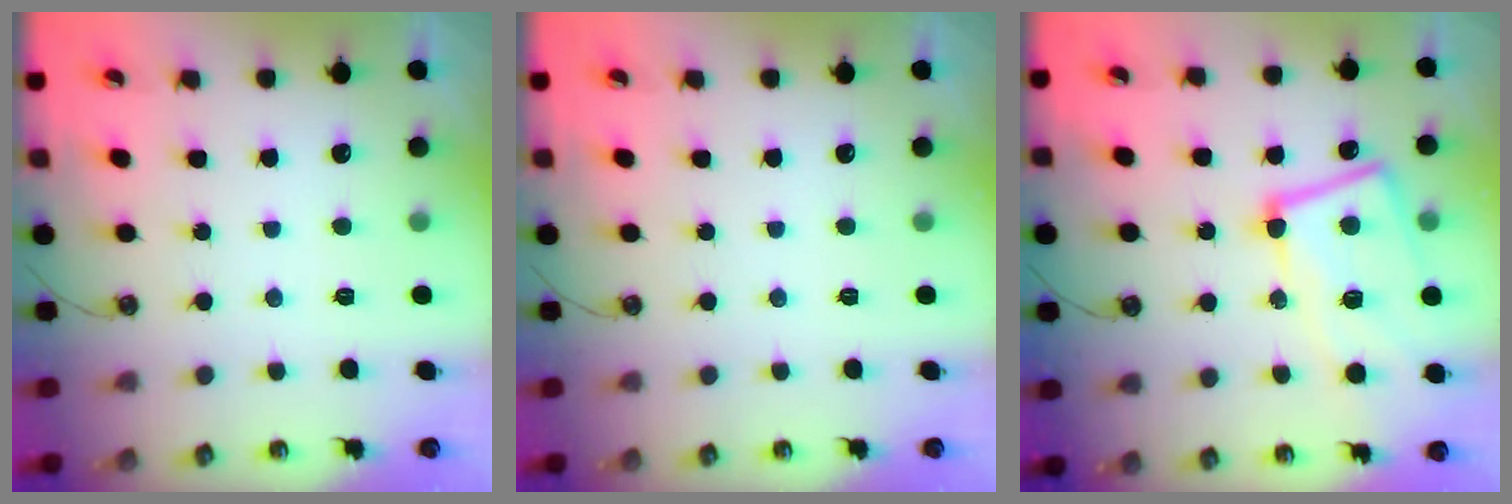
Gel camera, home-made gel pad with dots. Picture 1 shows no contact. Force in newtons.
{"total": 0.0}
{"total": 12.4, "press": 12.2, "slide": 2.0}